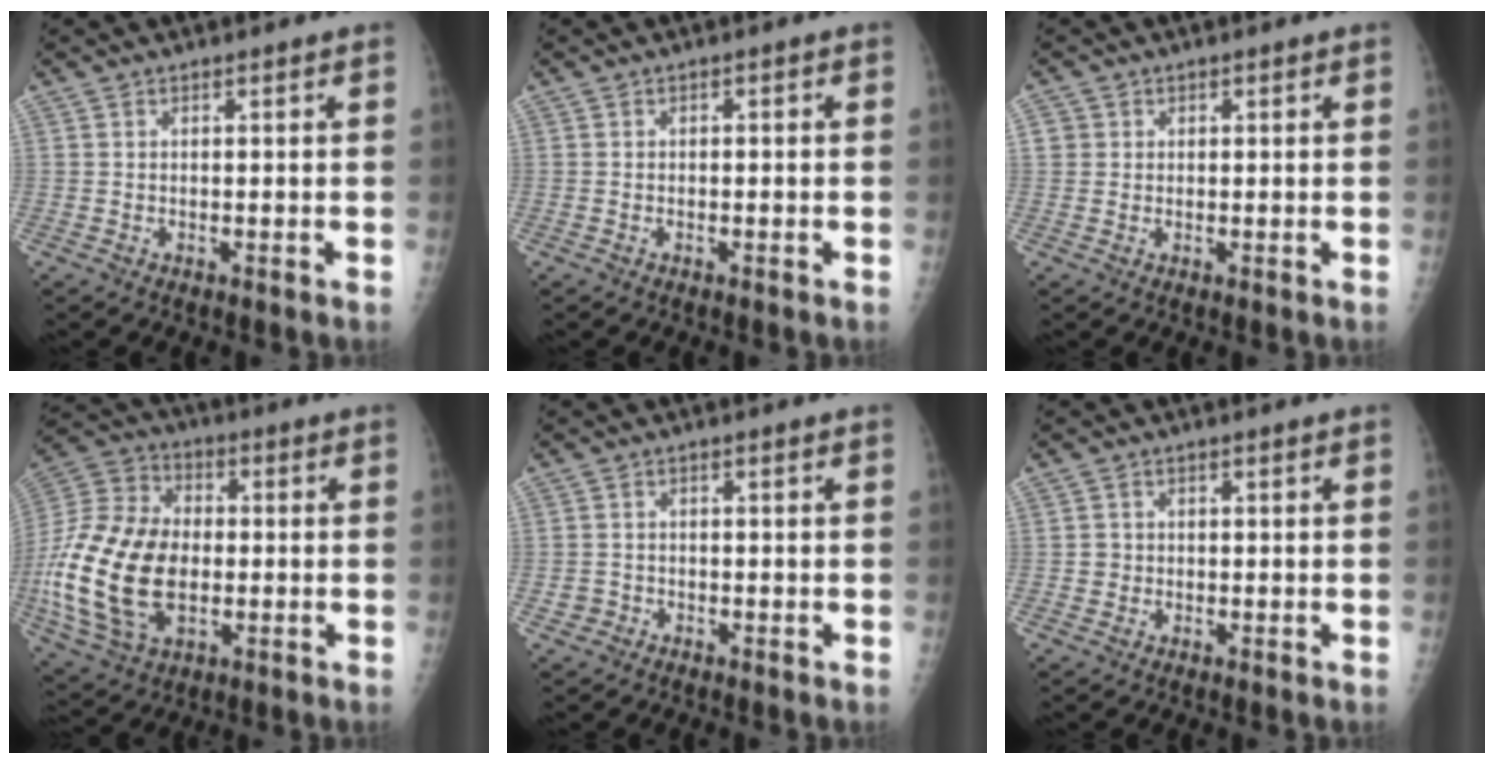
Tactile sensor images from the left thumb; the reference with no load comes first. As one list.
[{"total": 0.0}, {"total": 1.9, "force": [0.3, 1.9, 0.0], "torque": [0.011, 0.000, 0.004]}, {"total": 23.8, "force": [-3.1, 15.3, 17.9], "torque": [-0.374, 0.003, -0.048]}, {"total": 2.1, "force": [-1.2, 1.7, -0.1], "torque": [0.003, 0.009, -0.023]}, {"total": 1.7, "force": [-0.5, 1.7, 0.0], "torque": [0.009, 0.006, -0.008]}]